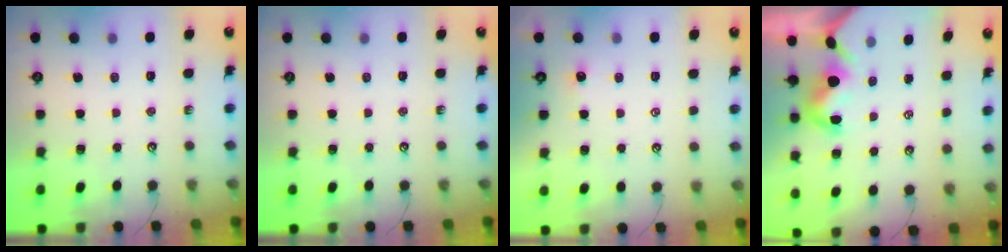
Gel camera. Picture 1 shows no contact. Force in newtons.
{"total": 0.0}
{"total": 2.4, "press": 2.3, "slide": 0.3}
{"total": 1.5, "press": 1.2, "slide": 0.9}